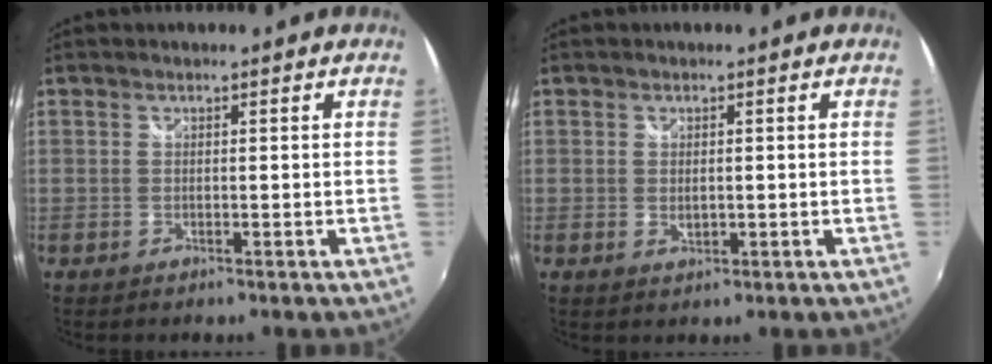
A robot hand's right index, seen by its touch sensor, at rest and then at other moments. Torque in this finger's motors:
{"motor_torque": [-0.03, -0.03, 0.09, 0.00]}